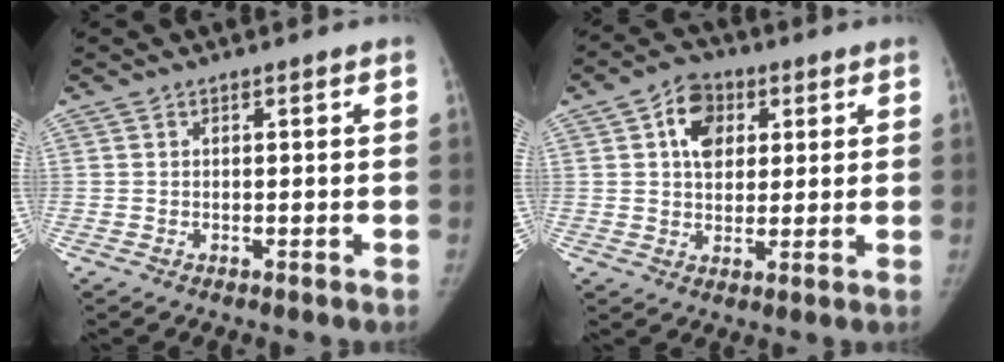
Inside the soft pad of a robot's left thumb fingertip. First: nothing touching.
{"total": 8.5, "force": [2.8, 6.3, 5.1], "torque": [-0.054, 0.000, 0.042]}